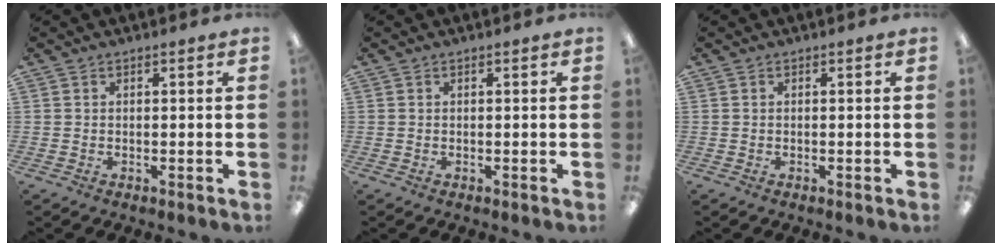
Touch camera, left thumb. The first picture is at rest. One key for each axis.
{"total": 0.0}
{"total": 0.0}